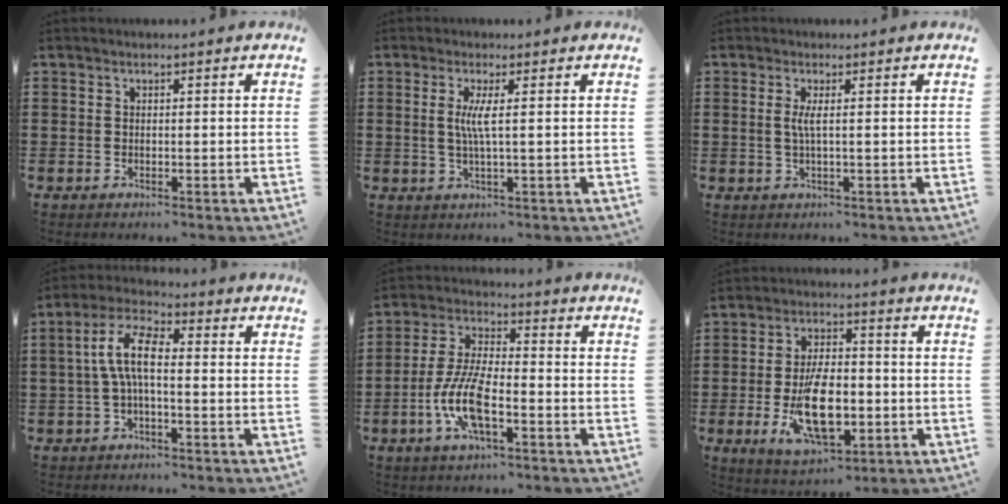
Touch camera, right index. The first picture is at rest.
{"total": 3.6, "force": [0.5, -0.1, 3.5], "torque": [-0.076, -0.010, 0.004]}
{"total": 2.2, "force": [0.3, -0.1, 2.2], "torque": [-0.043, -0.005, 0.004]}
{"total": 7.0, "force": [-0.4, 2.6, 6.4], "torque": [-0.145, 0.001, -0.014]}
{"total": 9.4, "force": [-3.4, 3.3, 8.2], "torque": [-0.189, -0.008, -0.069]}
{"total": 11.6, "force": [-2.9, 5.5, 9.8], "torque": [-0.175, -0.006, -0.048]}